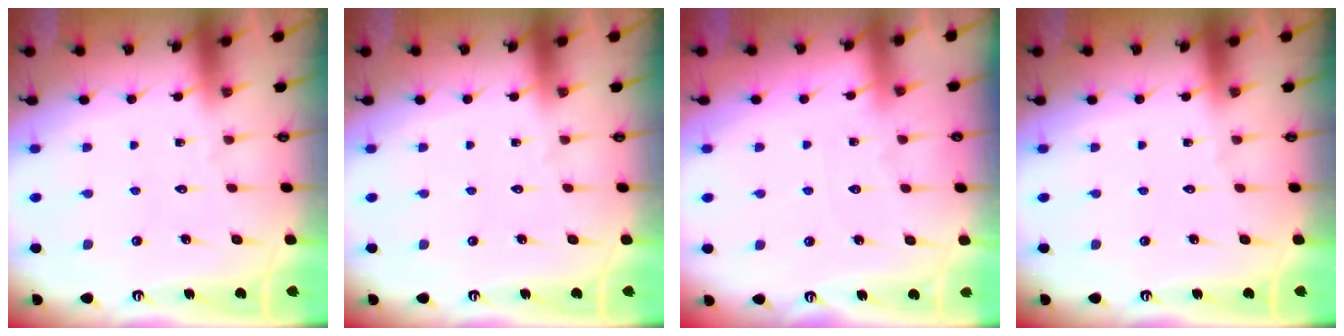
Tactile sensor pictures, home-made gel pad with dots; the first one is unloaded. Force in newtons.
{"total": 0.0}
{"total": 2.9, "press": 2.9, "slide": 0.5}
{"total": 0.0}